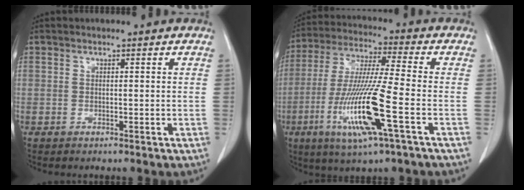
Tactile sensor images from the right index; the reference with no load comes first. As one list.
[{"total": 15.4, "force": [-5.1, 0.1, 14.5], "torque": [-0.300, -0.023, -0.099]}]